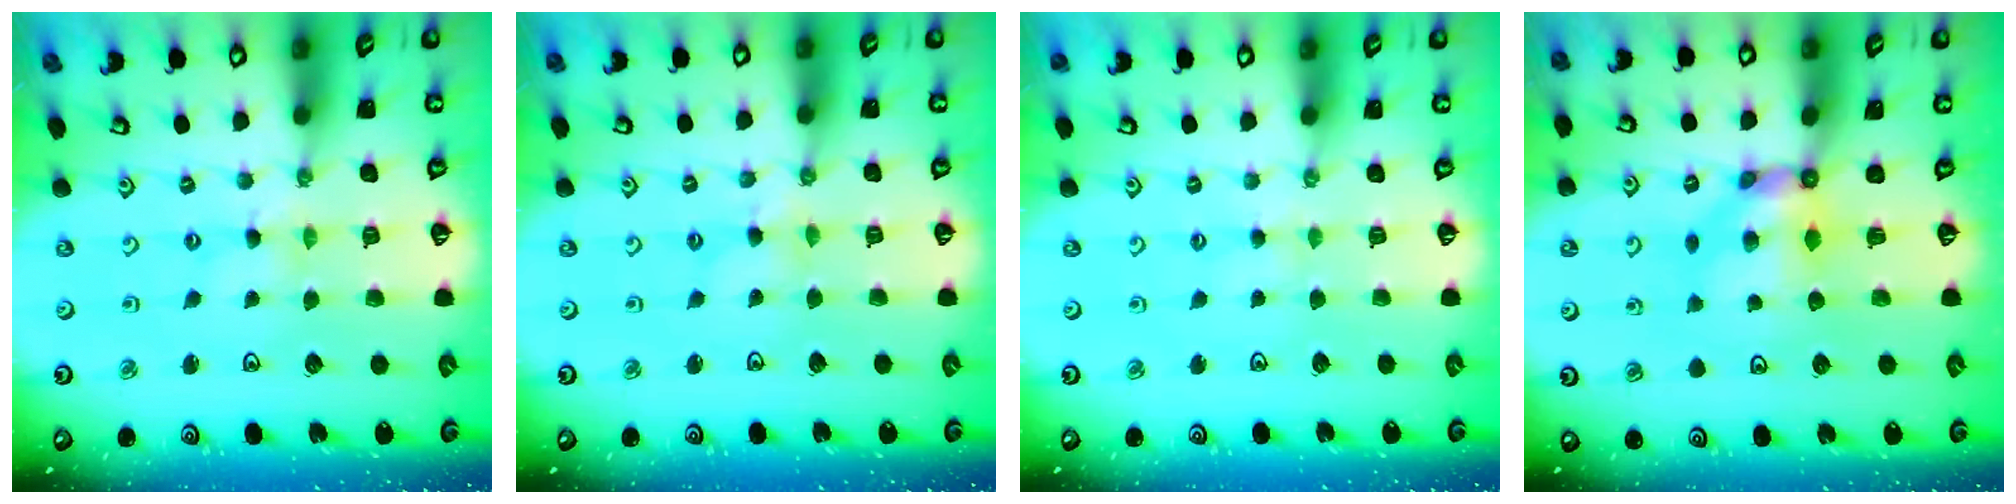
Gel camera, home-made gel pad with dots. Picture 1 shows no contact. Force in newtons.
{"total": 1.9, "press": 1.9, "slide": 0.3}
{"total": 2.4, "press": 2.4, "slide": 0.4}
{"total": 6.3, "press": 6.3, "slide": 0.5}